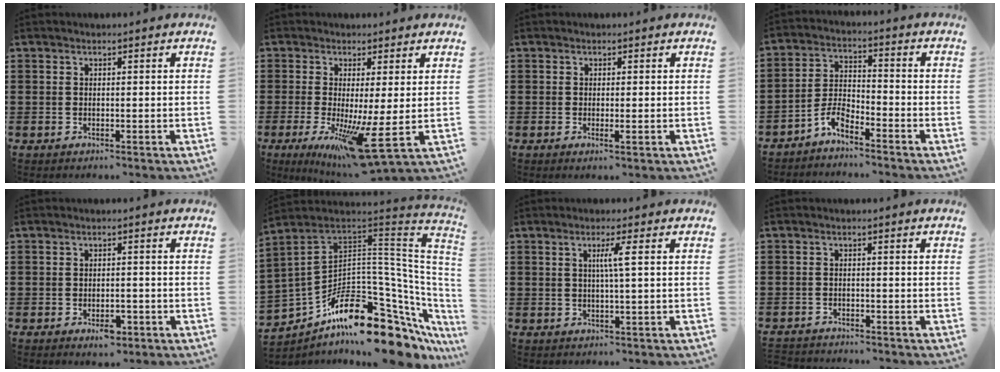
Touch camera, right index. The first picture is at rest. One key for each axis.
{"total": 8.8, "fx": -1.9, "fy": 0.3, "fz": 8.5, "tx": -0.144, "ty": -0.028, "tz": -0.033}
{"total": 0.9, "fx": -0.1, "fy": 0.0, "fz": 0.8, "tx": -0.015, "ty": -0.003, "tz": -0.002}
{"total": 4.5, "fx": -4.0, "fy": 1.0, "fz": 1.7, "tx": -0.048, "ty": 0.005, "tz": -0.083}
{"total": 2.9, "fx": -1.5, "fy": 1.3, "fz": 2.1, "tx": -0.037, "ty": 0.001, "tz": -0.026}
{"total": 15.7, "fx": -10.4, "fy": 6.0, "fz": 10.1, "tx": -0.187, "ty": 0.010, "tz": -0.187}
{"total": 3.1, "fx": 0.6, "fy": -0.3, "fz": 3.0, "tx": -0.059, "ty": -0.003, "tz": 0.005}
{"total": 1.7, "fx": -1.7, "fy": 0.1, "fz": -0.1, "tx": -0.003, "ty": 0.000, "tz": -0.039}